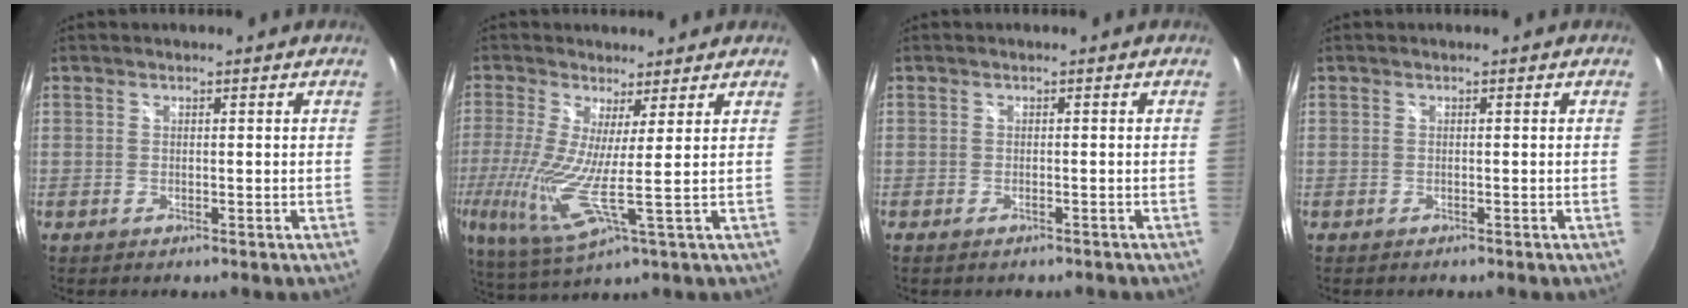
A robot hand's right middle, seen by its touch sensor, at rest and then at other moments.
{"total": 9.8, "force": [0.4, 0.5, 9.8], "torque": [-0.201, -0.025, 0.004]}
{"total": 1.7, "force": [-1.4, 0.6, 0.8], "torque": [-0.015, -0.005, -0.019]}
{"total": 0.0}